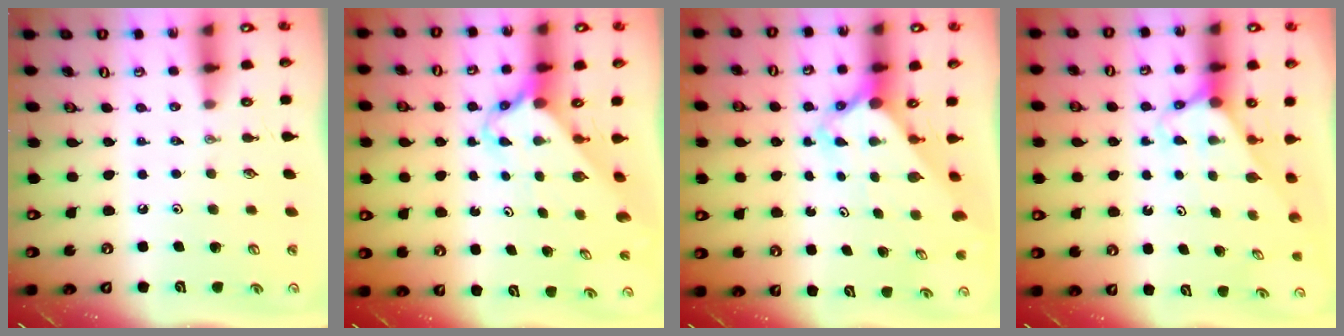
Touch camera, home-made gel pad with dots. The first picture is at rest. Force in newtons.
{"total": 2.6, "press": 2.6, "slide": 0.2}
{"total": 3.0, "press": 3.0, "slide": 0.1}
{"total": 2.6, "press": 2.6, "slide": 0.1}